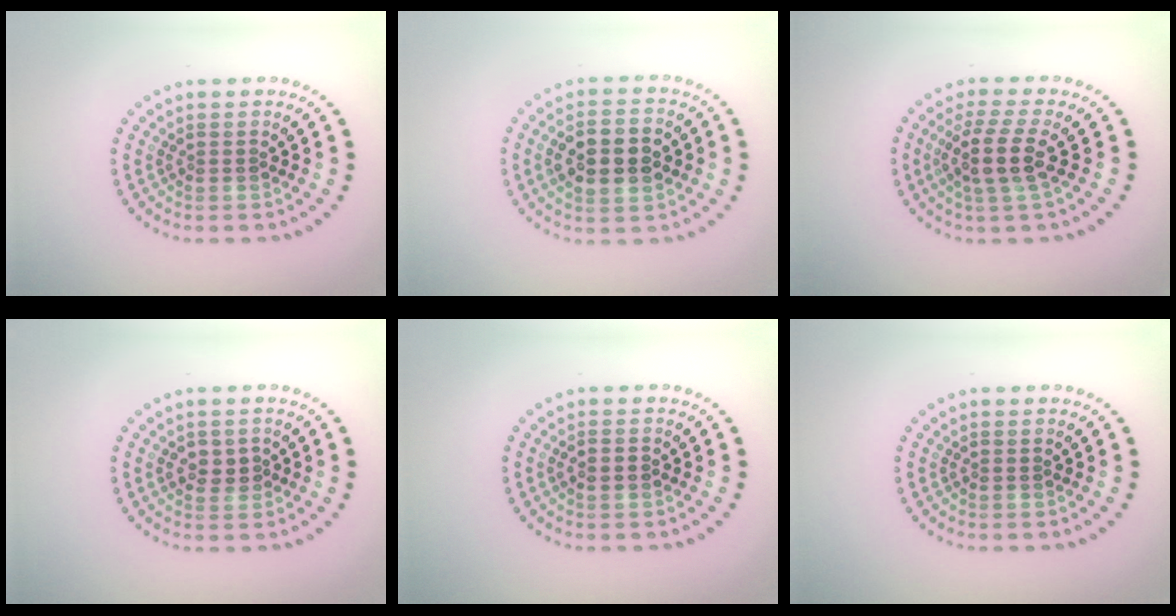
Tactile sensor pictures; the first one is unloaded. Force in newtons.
{"total": 5.5, "press": 5.5, "slide": 0.4}
{"total": 3.5, "press": 2.9, "slide": 2.1}
{"total": 1.8, "press": 1.7, "slide": 0.6}
{"total": 1.5, "press": 1.5, "slide": 0.1}
{"total": 0.0}